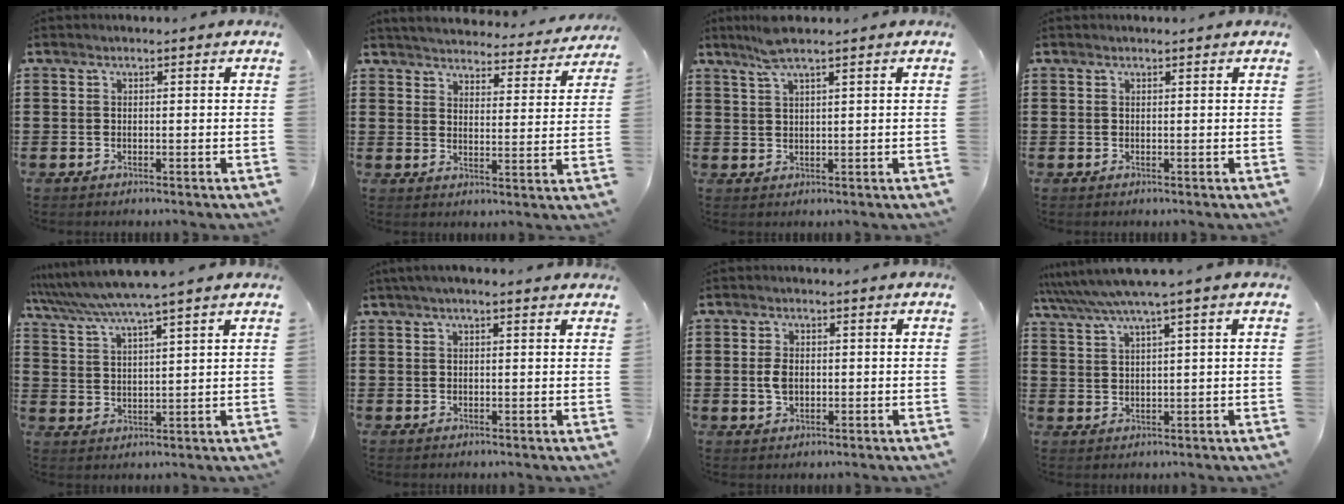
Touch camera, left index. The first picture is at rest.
{"total": 3.9, "force": [3.9, -0.1, 0.1], "torque": [-0.018, -0.034, 0.062]}
{"total": 4.0, "force": [2.9, 0.1, 2.8], "torque": [-0.061, 0.003, 0.052]}
{"total": 0.0}
{"total": 5.6, "force": [4.9, -0.7, 2.5], "torque": [-0.066, -0.024, 0.084]}
{"total": 1.7, "force": [1.1, 0.3, 1.3], "torque": [-0.025, 0.005, 0.019]}
{"total": 3.0, "force": [-0.1, 1.9, 2.3], "torque": [-0.055, 0.002, -0.004]}
{"total": 4.3, "force": [2.9, -0.4, 3.2], "torque": [-0.071, -0.009, 0.048]}